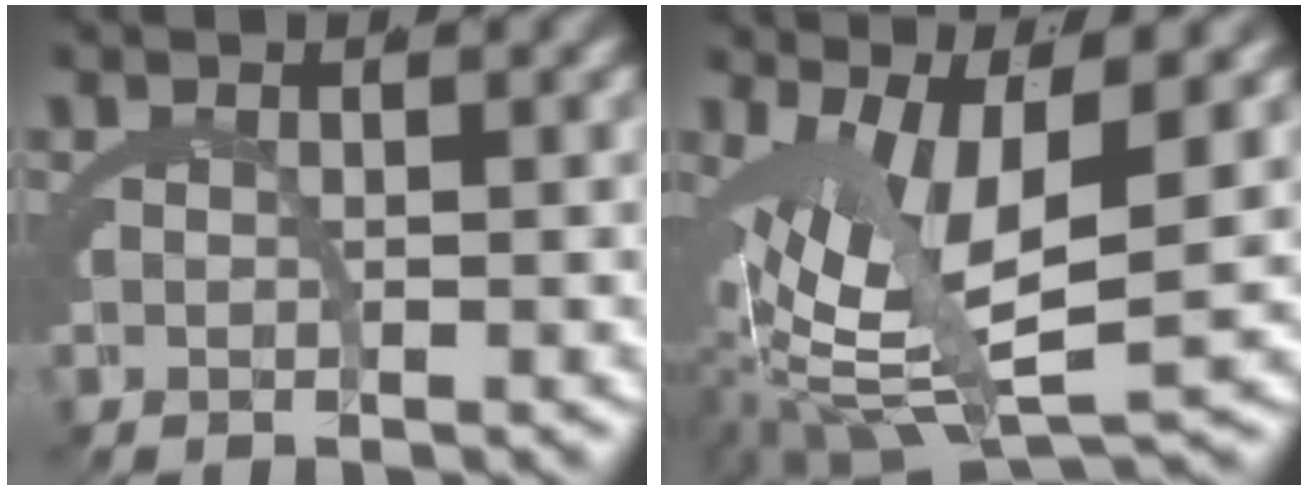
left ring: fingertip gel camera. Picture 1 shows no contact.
{"total": 9.1, "force": [0.0, 3.9, 8.2], "torque": [-0.154, -0.021, 0.017]}